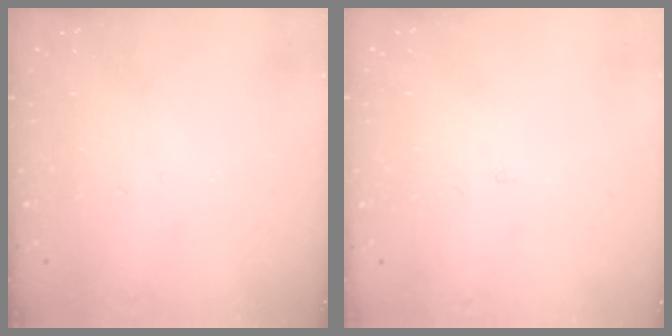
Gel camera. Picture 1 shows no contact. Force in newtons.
{"total": 1.8, "press": 1.8, "slide": 0.1}